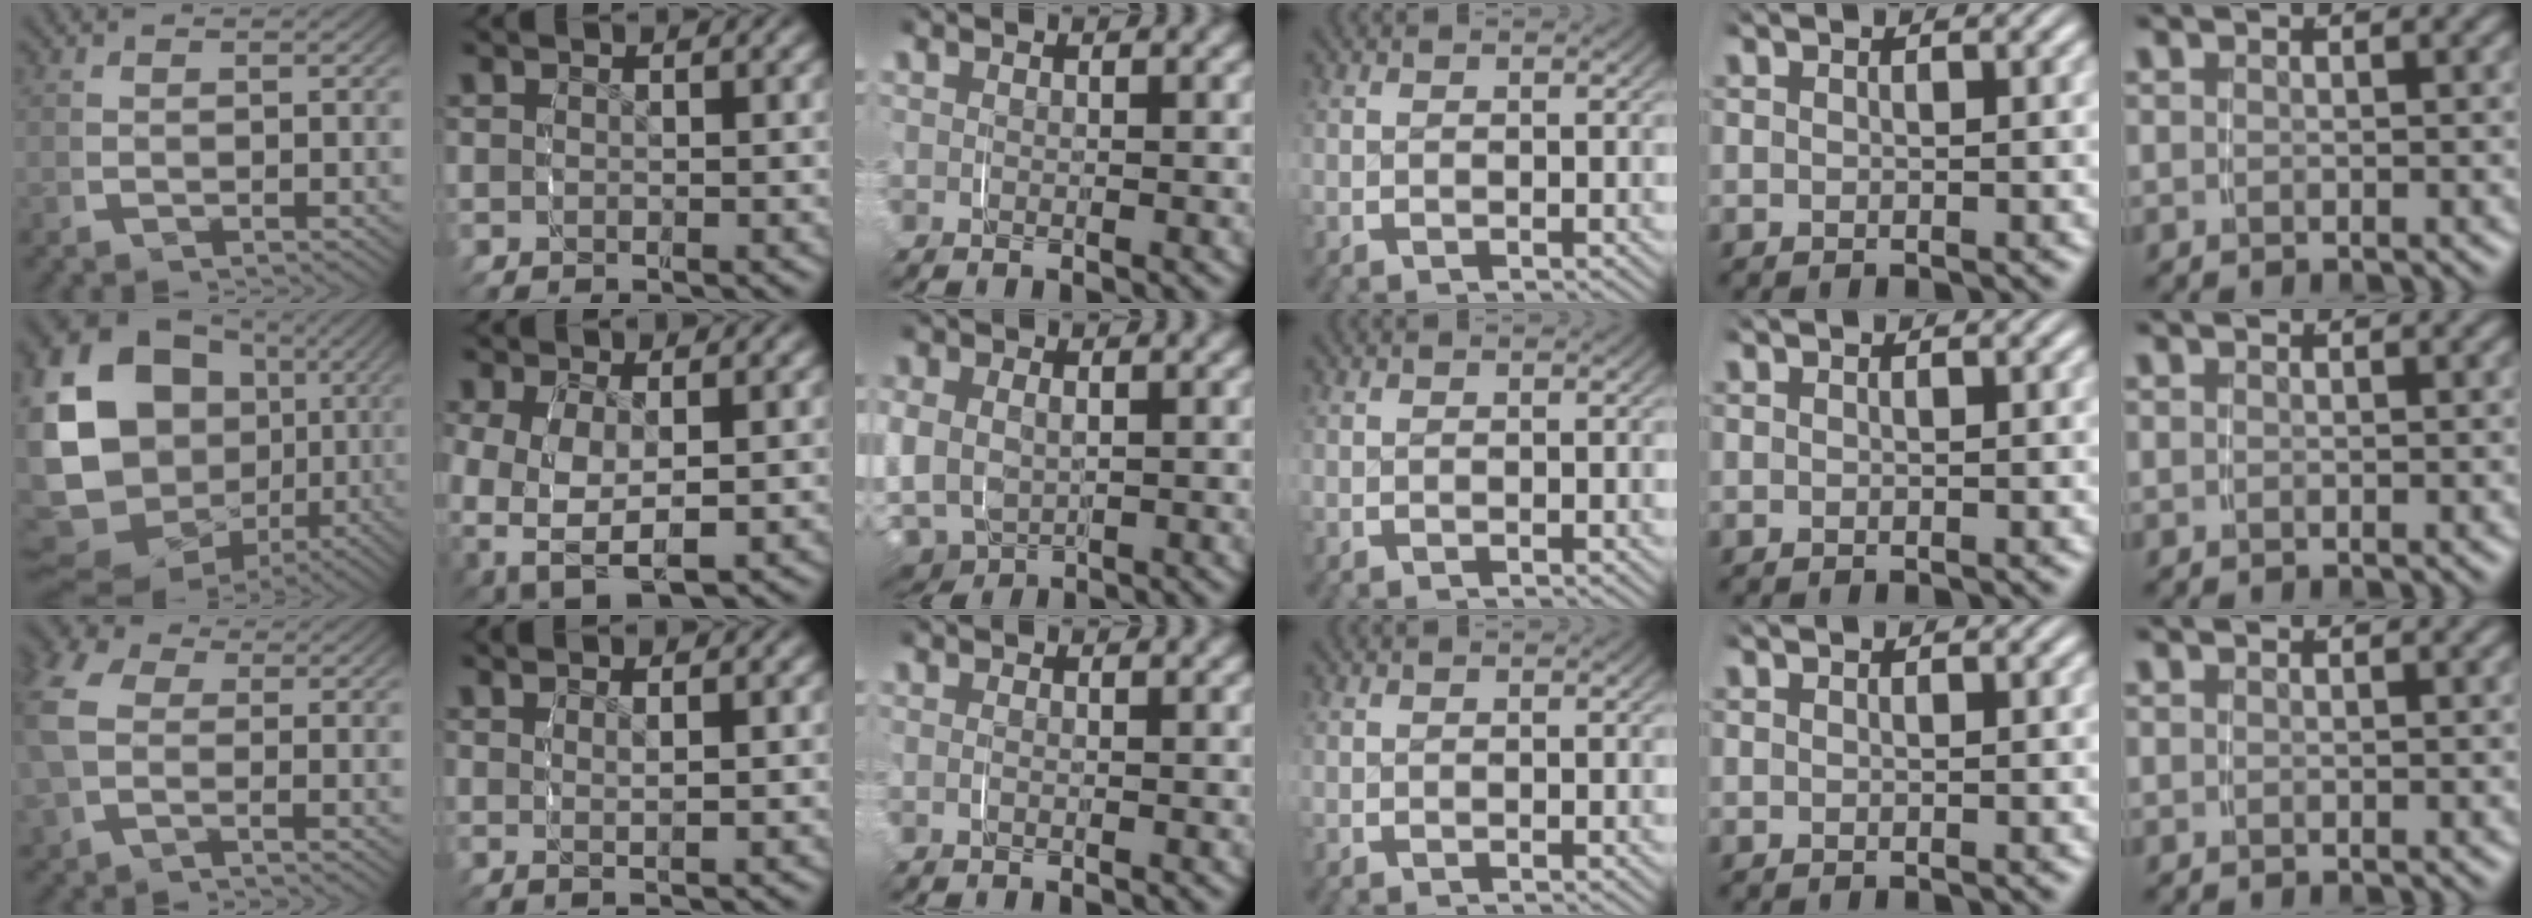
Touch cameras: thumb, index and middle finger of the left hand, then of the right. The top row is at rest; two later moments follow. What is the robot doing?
{"motion": "grasp_and_lifting", "object": "jacket"}